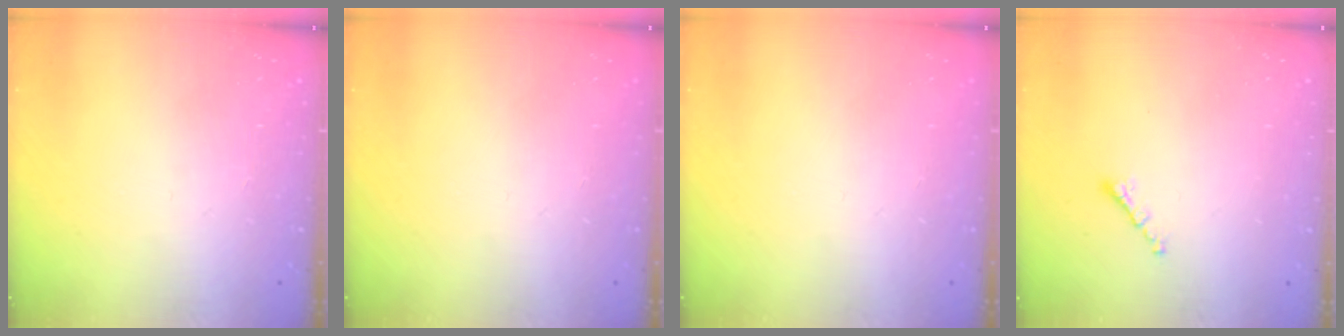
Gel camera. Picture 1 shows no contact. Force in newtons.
{"total": 0.0}
{"total": 0.0}
{"total": 1.2, "press": 1.1, "slide": 0.5}